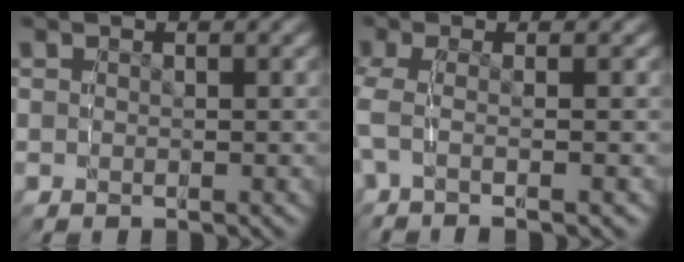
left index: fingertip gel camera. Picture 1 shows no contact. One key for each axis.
{"total": 2.3, "fx": -0.2, "fy": 0.4, "fz": 2.3, "tx": -0.054, "ty": 0.010, "tz": -0.013}